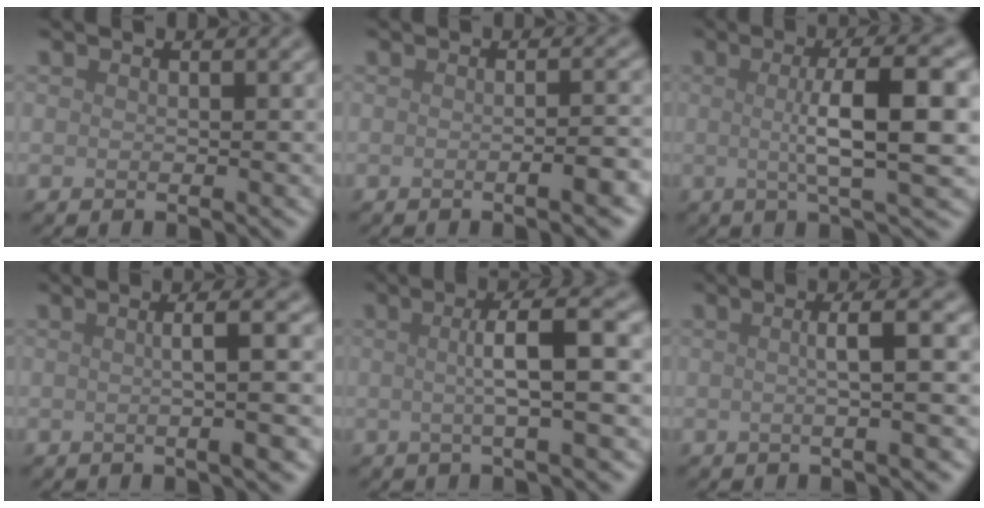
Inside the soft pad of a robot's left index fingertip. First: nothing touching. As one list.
[{"total": 3.2, "force": [-0.8, 0.9, 3.0], "torque": [-0.031, 0.005, -0.014]}, {"total": 8.2, "force": [0.5, 1.9, 8.0], "torque": [-0.110, 0.009, 0.003]}, {"total": 5.1, "force": [0.0, 1.6, 4.8], "torque": [-0.042, 0.014, -0.009]}, {"total": 5.3, "force": [0.3, 1.1, 5.2], "torque": [-0.076, 0.013, 0.000]}, {"total": 4.4, "force": [0.1, 1.2, 4.3], "torque": [-0.044, 0.010, -0.003]}]